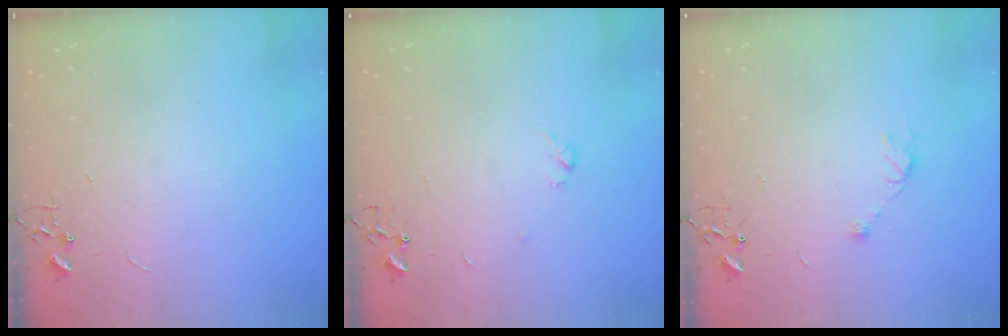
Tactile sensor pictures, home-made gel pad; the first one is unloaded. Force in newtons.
{"total": 3.7, "press": 3.7, "slide": 0.6}
{"total": 5.0, "press": 4.9, "slide": 0.7}